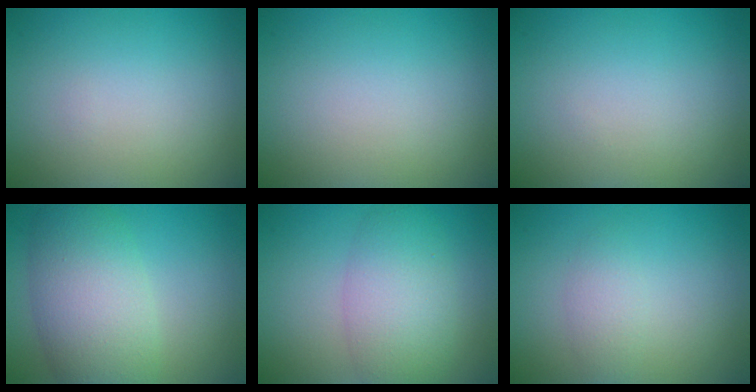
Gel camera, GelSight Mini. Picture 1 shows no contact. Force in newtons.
{"total": 0.0}
{"total": 0.0}
{"total": 7.0, "press": 7.0, "slide": 0.2}
{"total": 5.3, "press": 5.3, "slide": 0.2}
{"total": 1.5, "press": 1.5, "slide": 0.0}